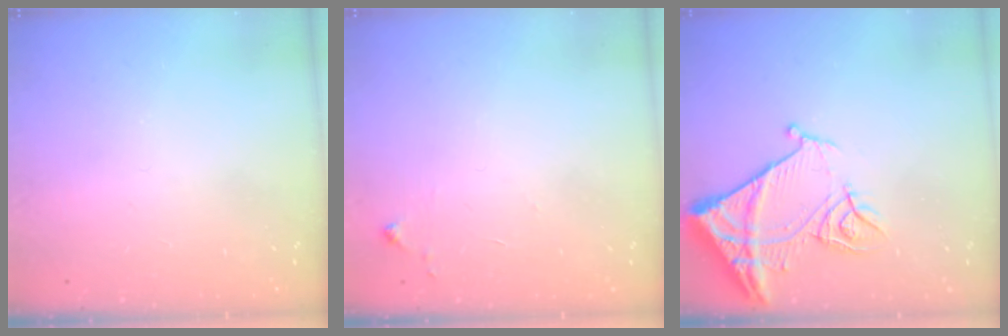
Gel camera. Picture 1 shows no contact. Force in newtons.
{"total": 4.7, "press": 4.7, "slide": 0.6}
{"total": 13.7, "press": 13.6, "slide": 1.4}